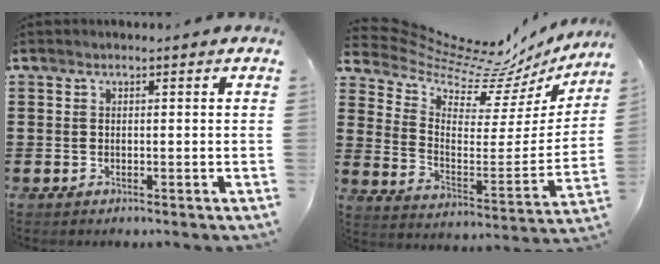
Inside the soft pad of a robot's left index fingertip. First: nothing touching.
{"total": 7.6, "force": [6.9, 2.2, 2.5], "torque": [-0.072, -0.073, 0.110]}